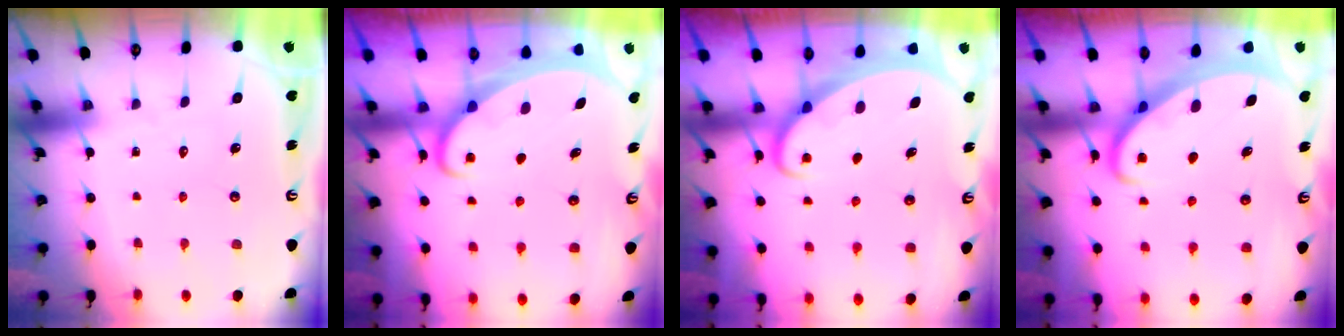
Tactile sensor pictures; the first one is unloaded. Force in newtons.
{"total": 2.1, "press": 2.1, "slide": 0.3}
{"total": 2.0, "press": 2.0, "slide": 0.0}
{"total": 4.1, "press": 4.1, "slide": 0.5}